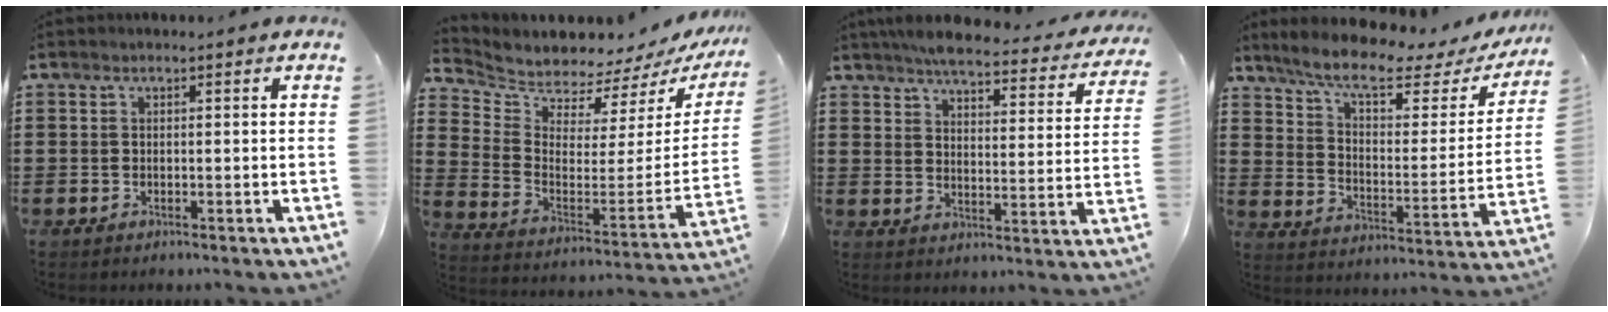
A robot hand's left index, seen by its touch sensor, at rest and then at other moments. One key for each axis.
{"total": 5.0, "fx": 4.9, "fy": 0.5, "fz": -0.4, "tx": -0.032, "ty": -0.063, "tz": 0.082}
{"total": 5.2, "fx": 4.8, "fy": 0.5, "fz": 2.1, "tx": -0.054, "ty": -0.029, "tz": 0.079}
{"total": 9.1, "fx": 7.0, "fy": 1.5, "fz": 5.5, "tx": -0.126, "ty": -0.035, "tz": 0.117}